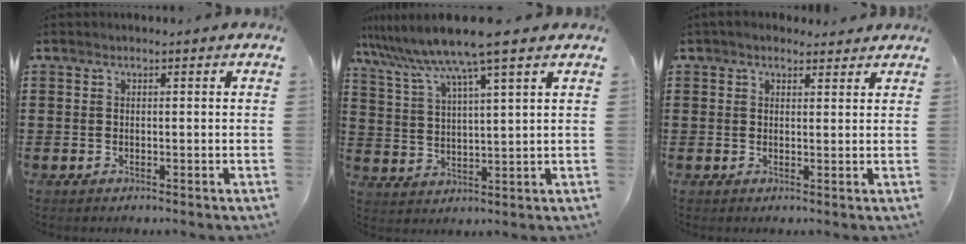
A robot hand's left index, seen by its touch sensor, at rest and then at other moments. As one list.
[{"total": 8.4, "force": [6.7, -0.7, 5.1], "torque": [-0.121, -0.036, 0.110]}, {"total": 2.2, "force": [1.9, 1.0, 0.5], "torque": [-0.016, 0.005, 0.035]}]